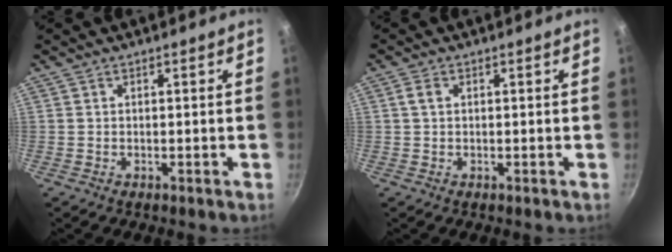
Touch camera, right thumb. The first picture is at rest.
{"total": 1.5, "force": [0.3, 1.0, 1.1], "torque": [-0.019, 0.004, 0.004]}